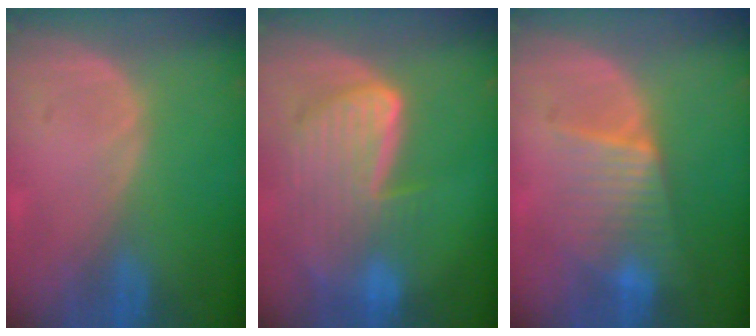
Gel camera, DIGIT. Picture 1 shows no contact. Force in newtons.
{"total": 9.1, "press": 8.0, "slide": 4.4}
{"total": 6.3, "press": 6.2, "slide": 0.8}